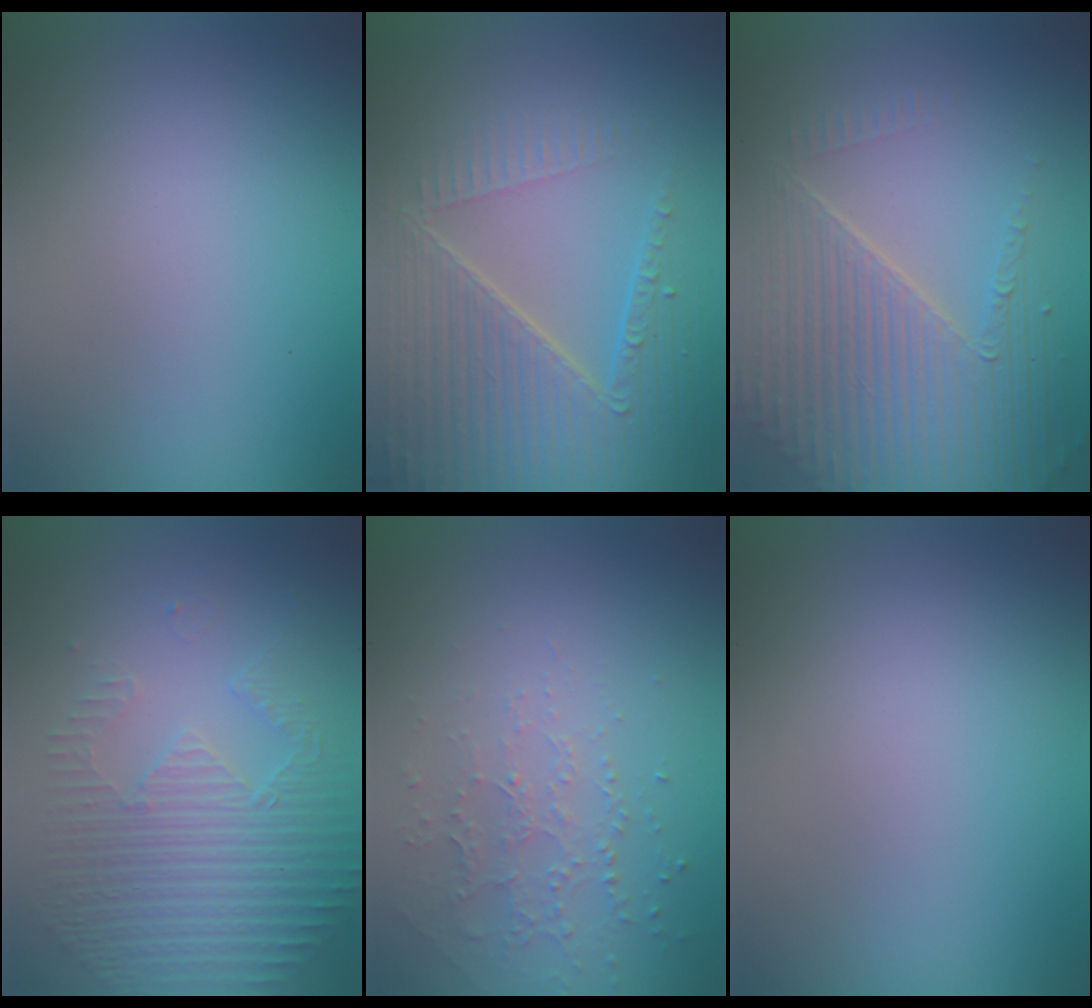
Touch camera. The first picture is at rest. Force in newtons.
{"total": 6.6, "press": 5.2, "slide": 4.1}
{"total": 7.2, "press": 5.2, "slide": 5.0}
{"total": 5.2, "press": 3.6, "slide": 3.7}
{"total": 1.5, "press": 1.2, "slide": 0.9}
{"total": 0.0}